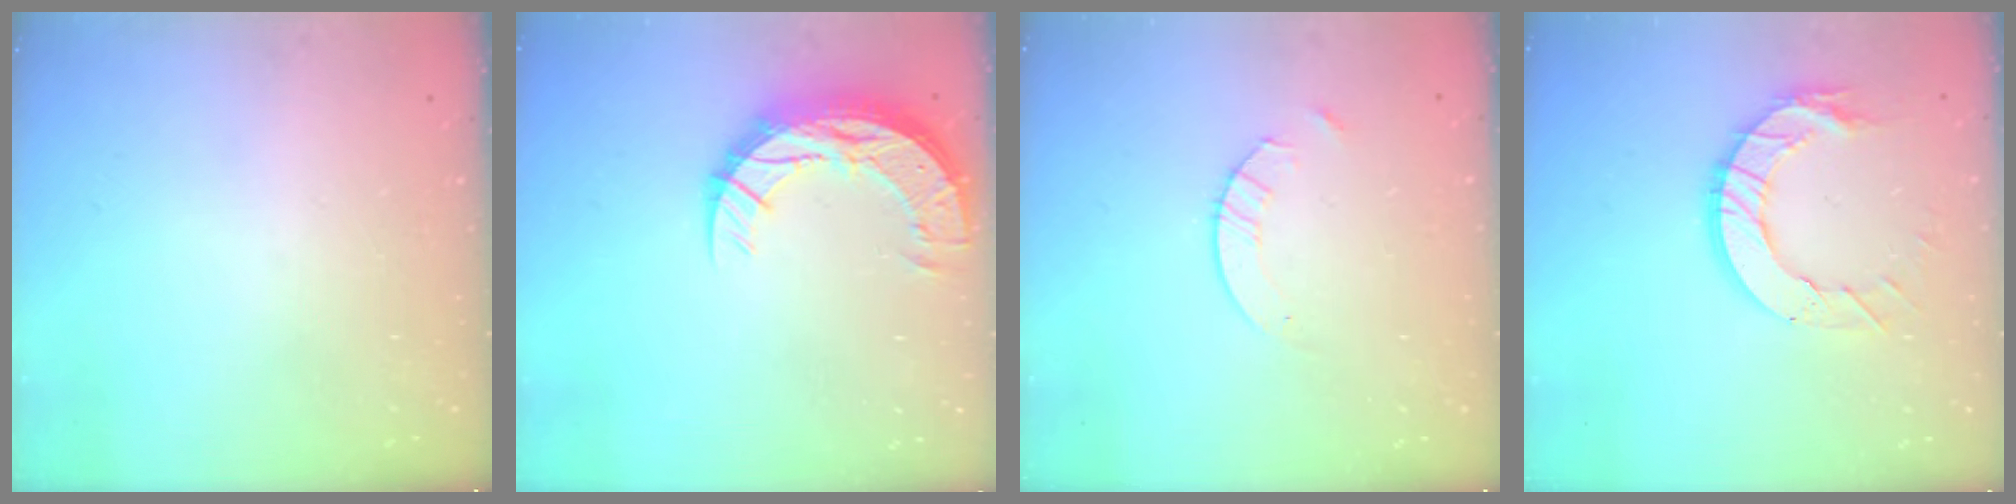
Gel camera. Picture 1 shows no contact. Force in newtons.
{"total": 13.2, "press": 13.2, "slide": 0.9}
{"total": 4.2, "press": 4.2, "slide": 0.4}
{"total": 11.5, "press": 11.4, "slide": 1.2}